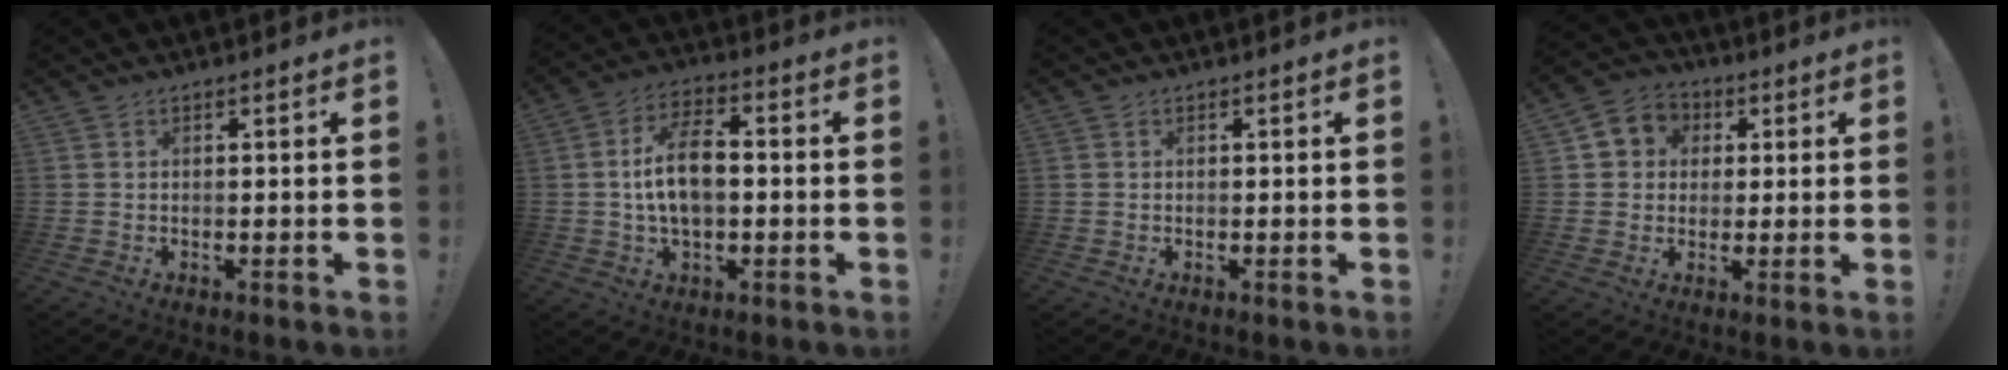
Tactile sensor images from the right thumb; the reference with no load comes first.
{"total": 11.3, "force": [-0.4, 6.2, 9.4], "torque": [-0.159, 0.010, -0.006]}
{"total": 0.0}
{"total": 6.9, "force": [0.6, 6.7, 1.8], "torque": [-0.026, 0.008, 0.017]}